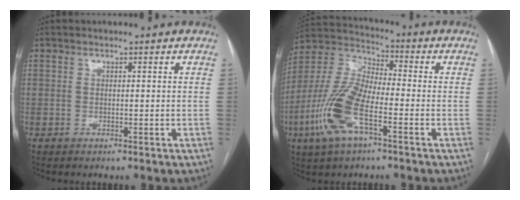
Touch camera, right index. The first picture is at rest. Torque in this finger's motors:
{"motor_torque": [2.14, 0.00, 0.55, 0.21]}